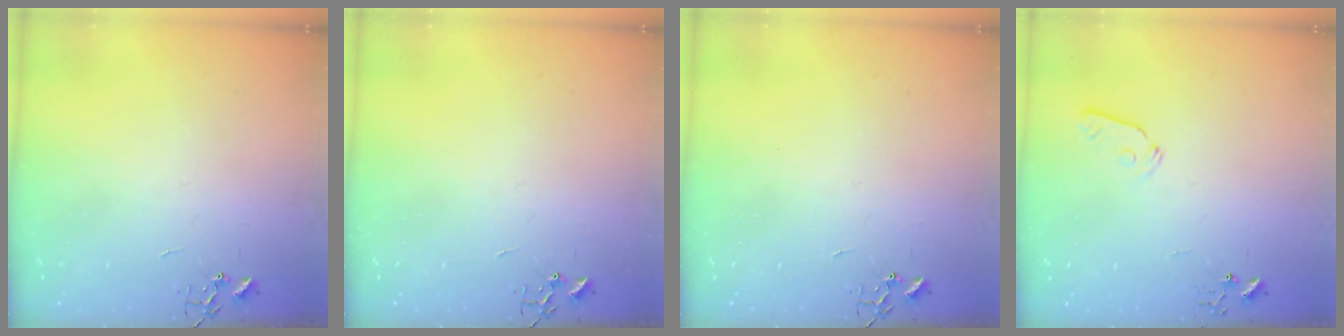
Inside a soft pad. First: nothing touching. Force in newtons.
{"total": 0.0}
{"total": 0.0}
{"total": 6.0, "press": 5.9, "slide": 0.9}